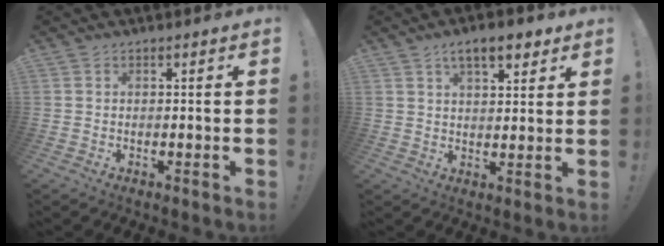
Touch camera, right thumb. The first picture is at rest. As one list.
[{"total": 8.3, "force": [4.9, 3.3, 5.9], "torque": [-0.081, -0.017, 0.084]}]